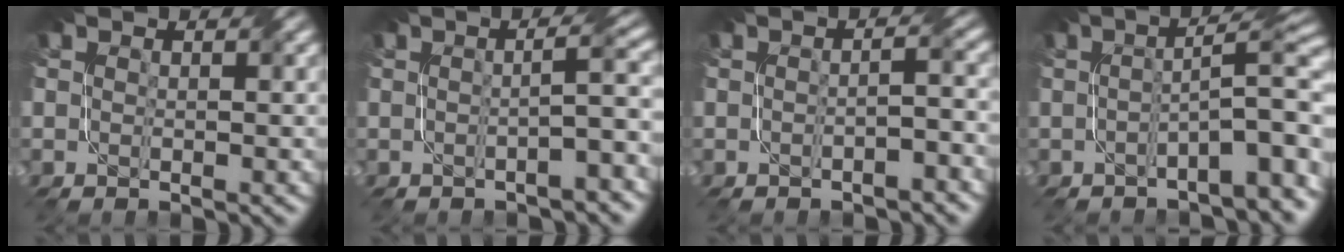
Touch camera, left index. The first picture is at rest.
{"total": 3.6, "force": [-1.3, 0.5, 3.3], "torque": [-0.036, 0.016, -0.032]}
{"total": 2.1, "force": [-1.3, 0.1, 1.6], "torque": [-0.024, 0.009, -0.026]}
{"total": 7.2, "force": [-2.5, 1.5, 6.6], "torque": [-0.078, 0.019, -0.043]}